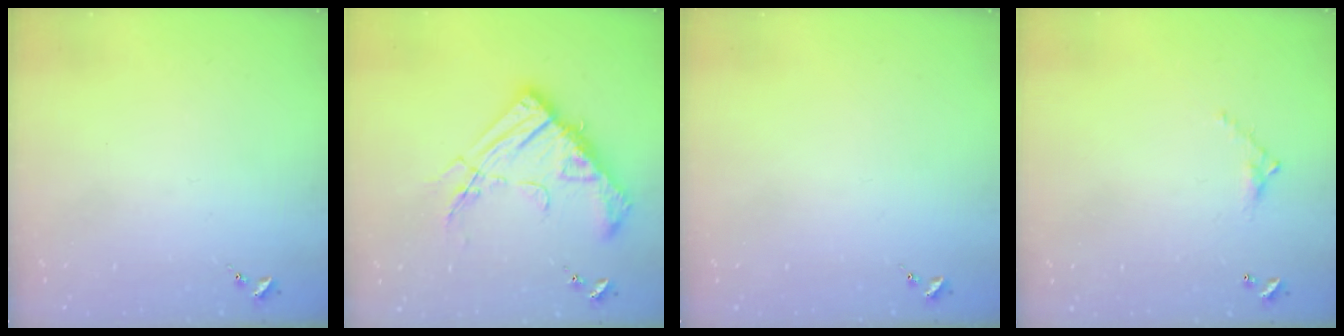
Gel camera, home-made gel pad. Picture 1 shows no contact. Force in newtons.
{"total": 18.4, "press": 18.3, "slide": 2.0}
{"total": 0.0}
{"total": 4.6, "press": 4.6, "slide": 0.3}